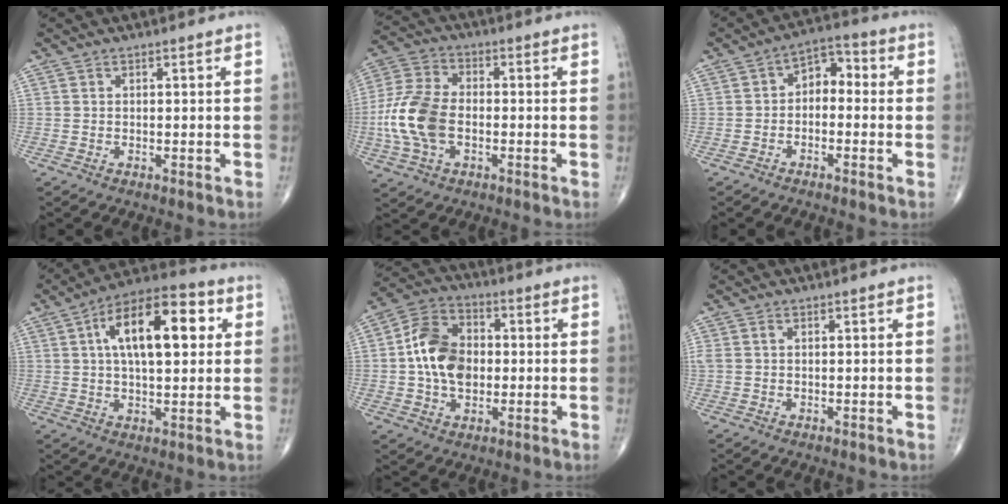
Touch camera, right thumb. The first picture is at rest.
{"total": 13.0, "force": [-2.2, 8.0, 10.0], "torque": [-0.218, 0.019, -0.048]}
{"total": 5.8, "force": [-0.6, 3.9, 4.2], "torque": [-0.041, 0.034, -0.026]}
{"total": 17.1, "force": [4.2, 7.7, 14.6], "torque": [-0.215, 0.018, 0.058]}
{"total": 12.5, "force": [-0.1, 8.7, 9.0], "torque": [-0.147, 0.022, -0.008]}
{"total": 1.3, "force": [0.3, 0.8, 1.0], "torque": [-0.034, 0.014, 0.011]}